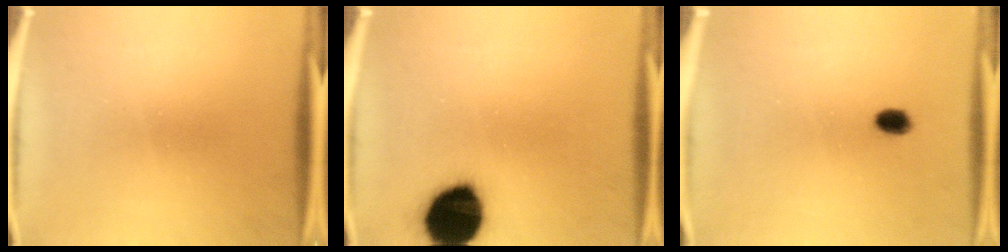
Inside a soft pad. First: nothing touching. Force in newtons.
{"total": 18.2}
{"total": 2.4}